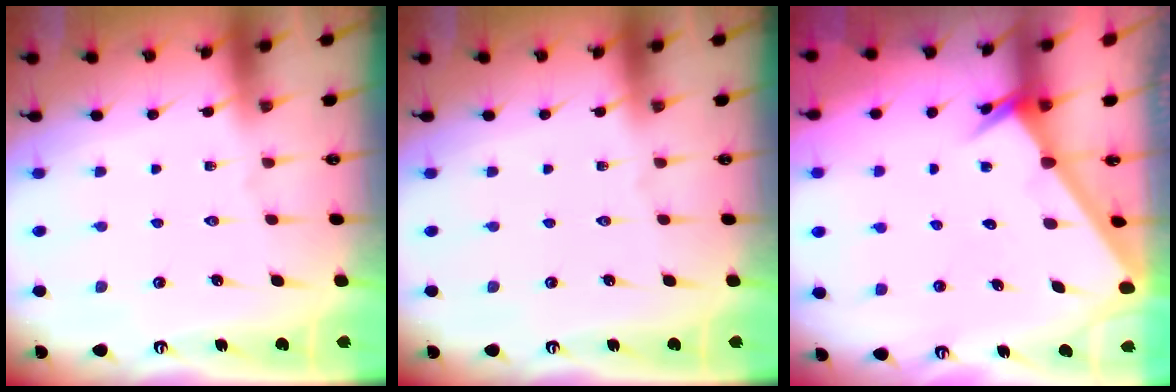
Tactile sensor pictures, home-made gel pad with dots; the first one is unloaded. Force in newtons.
{"total": 0.0}
{"total": 2.5, "press": 2.5, "slide": 0.1}